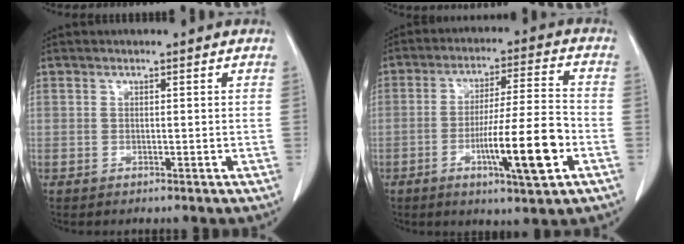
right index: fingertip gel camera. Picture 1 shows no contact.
{"total": 12.5, "force": [-4.4, 0.5, 11.7], "torque": [-0.195, -0.004, -0.068]}